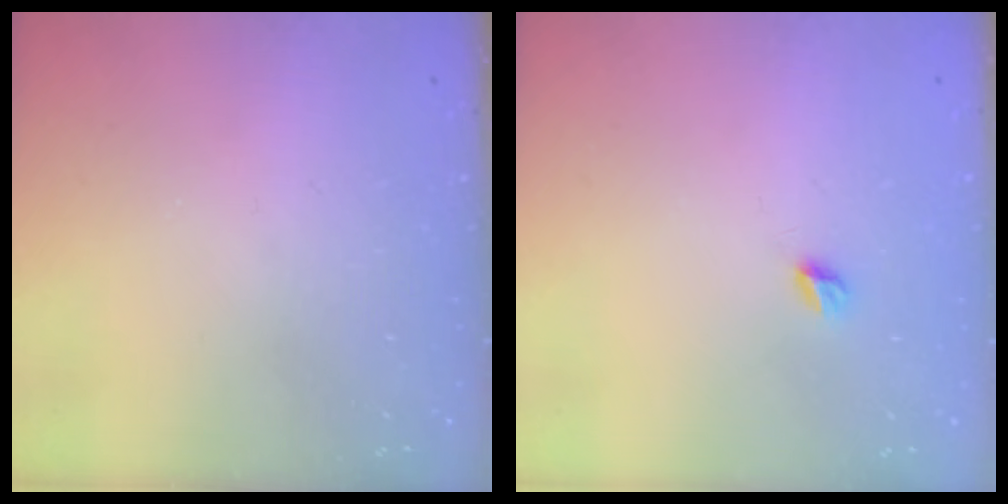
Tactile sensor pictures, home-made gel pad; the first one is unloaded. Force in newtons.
{"total": 4.3, "press": 4.2, "slide": 0.5}